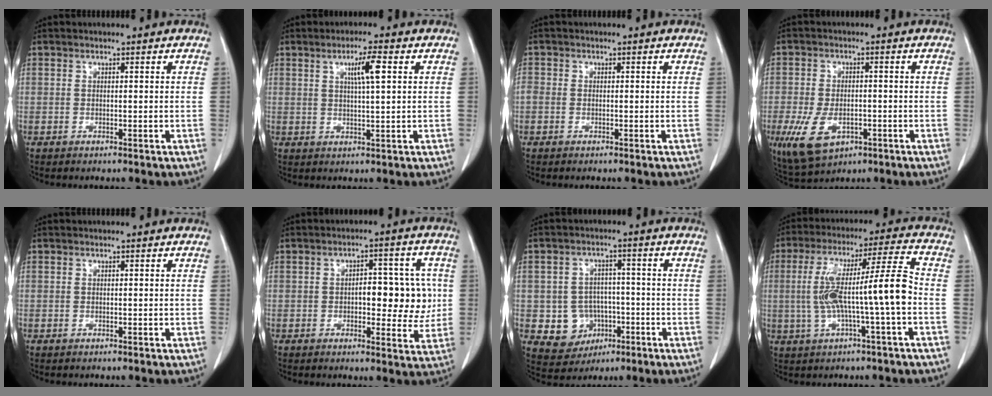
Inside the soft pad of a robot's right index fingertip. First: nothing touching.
{"total": 4.7, "force": [1.6, 0.1, 4.4], "torque": [-0.074, 0.001, 0.026]}
{"total": 1.4, "force": [-0.2, 1.1, 0.8], "torque": [-0.026, 0.008, -0.006]}
{"total": 8.6, "force": [-3.4, 5.0, 6.1], "torque": [-0.121, -0.006, -0.045]}
{"total": 0.0}
{"total": 8.8, "force": [0.0, 4.1, 7.8], "torque": [-0.092, 0.019, 0.006]}
{"total": 7.4, "force": [-1.9, 6.9, 1.9], "torque": [-0.033, 0.017, -0.016]}
{"total": 12.5, "force": [-1.5, 0.2, 12.4], "torque": [-0.229, 0.029, -0.027]}